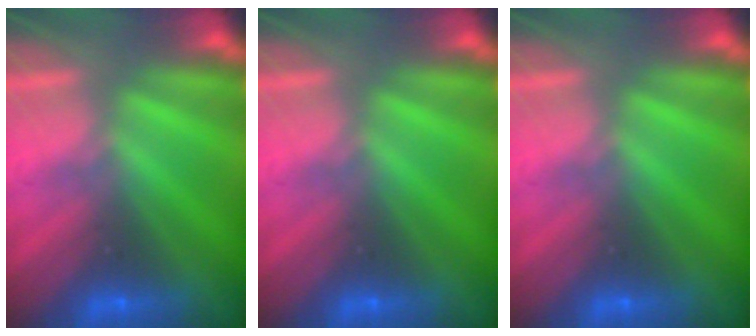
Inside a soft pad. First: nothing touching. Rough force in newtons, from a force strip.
{"total": 0.0}
{"total": 0.0}